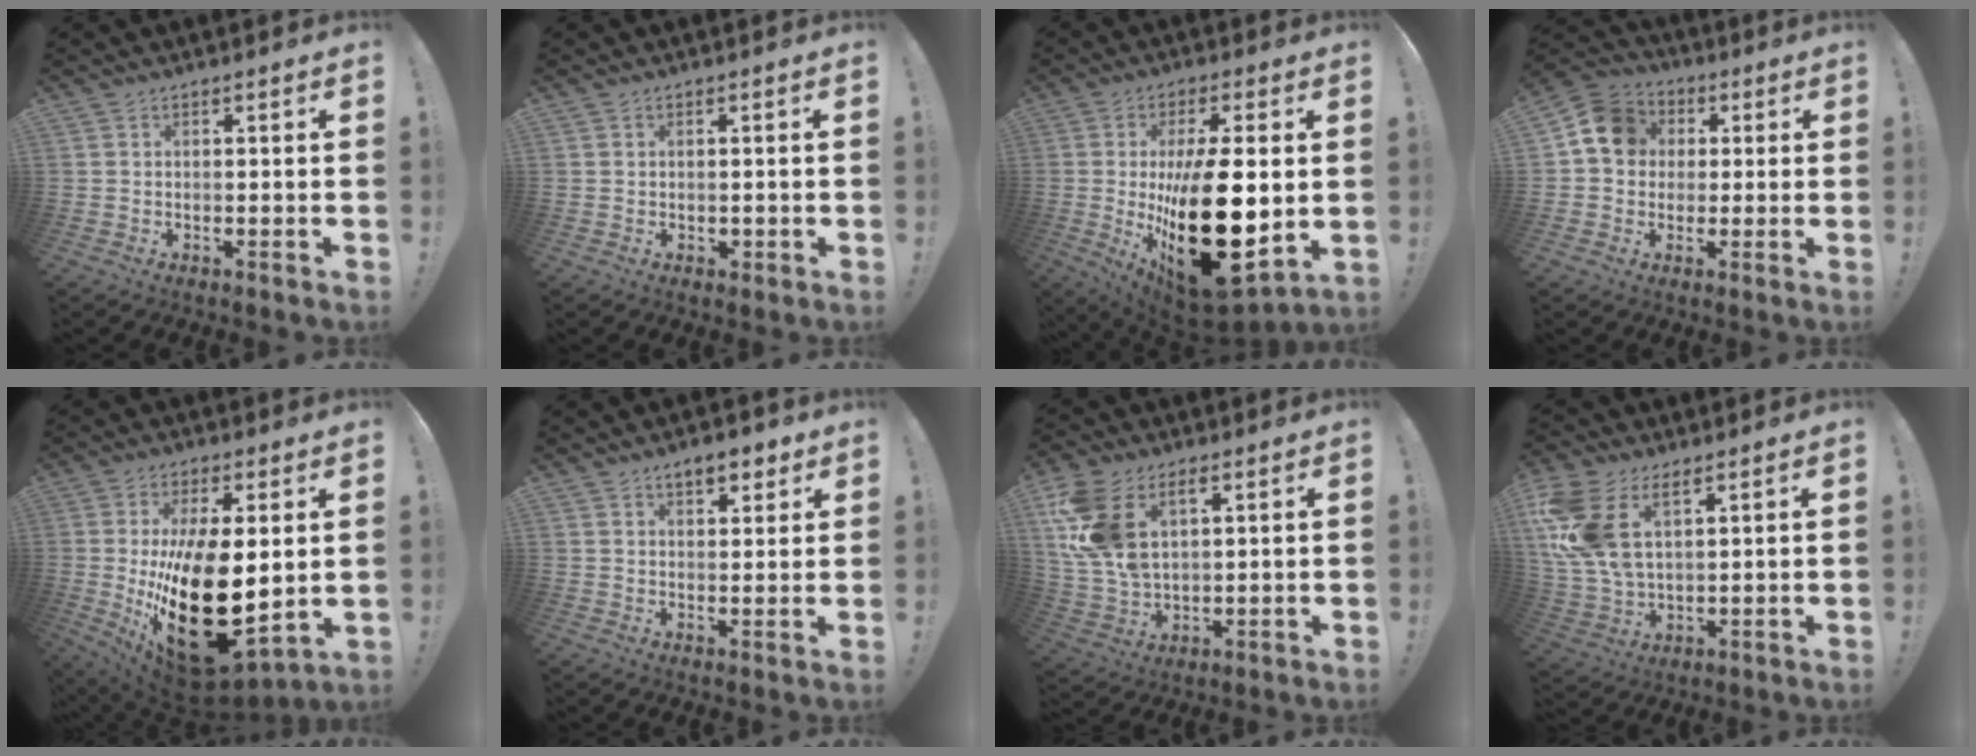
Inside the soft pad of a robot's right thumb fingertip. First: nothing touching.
{"total": 1.0, "force": [0.0, 0.9, 0.3], "torque": [0.000, 0.002, -0.001]}
{"total": 28.6, "force": [-1.6, 12.7, 25.5], "torque": [-0.433, -0.017, -0.004]}
{"total": 11.6, "force": [2.5, 10.0, 5.3], "torque": [-0.069, 0.007, 0.052]}
{"total": 26.9, "force": [-0.7, 13.7, 23.1], "torque": [-0.401, -0.031, 0.019]}
{"total": 5.9, "force": [4.1, 2.8, 3.2], "torque": [-0.038, -0.016, 0.071]}
{"total": 14.4, "force": [6.2, 8.9, 9.5], "torque": [-0.198, -0.018, 0.118]}
{"total": 15.3, "force": [7.1, 9.2, 9.9], "torque": [-0.215, -0.025, 0.136]}